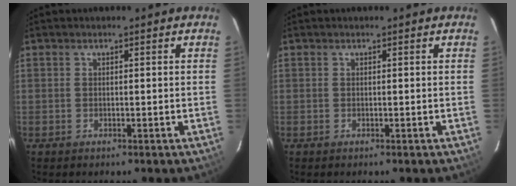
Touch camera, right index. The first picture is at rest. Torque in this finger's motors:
{"motor_torque": [0.00, 0.00, 0.01, 0.01]}